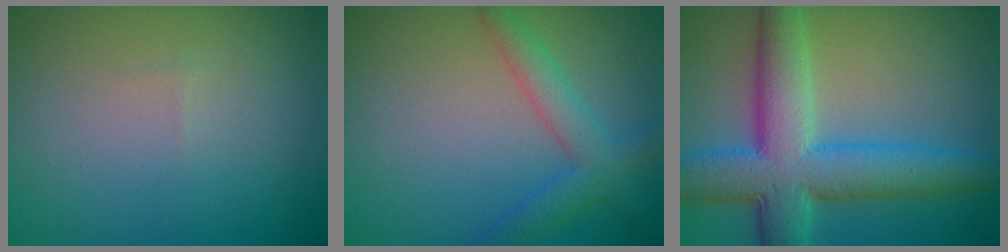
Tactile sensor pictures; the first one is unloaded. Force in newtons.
{"total": 2.2, "press": 2.2, "slide": 0.2}
{"total": 9.1, "press": 9.1, "slide": 0.4}